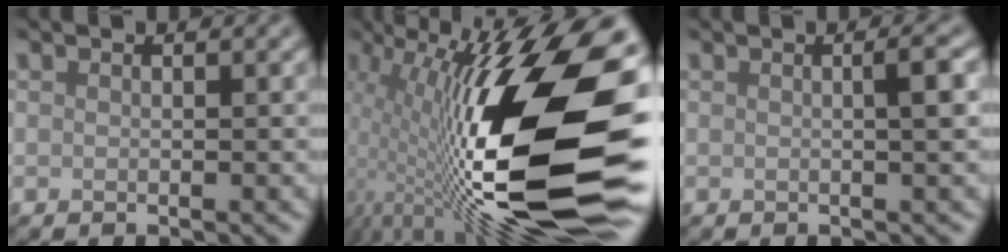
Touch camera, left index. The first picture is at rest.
{"total": 19.3, "force": [-1.4, 6.6, 18.1], "torque": [-0.328, -0.008, -0.032]}
{"total": 2.0, "force": [0.2, 0.3, 1.9], "torque": [-0.025, 0.007, -0.001]}